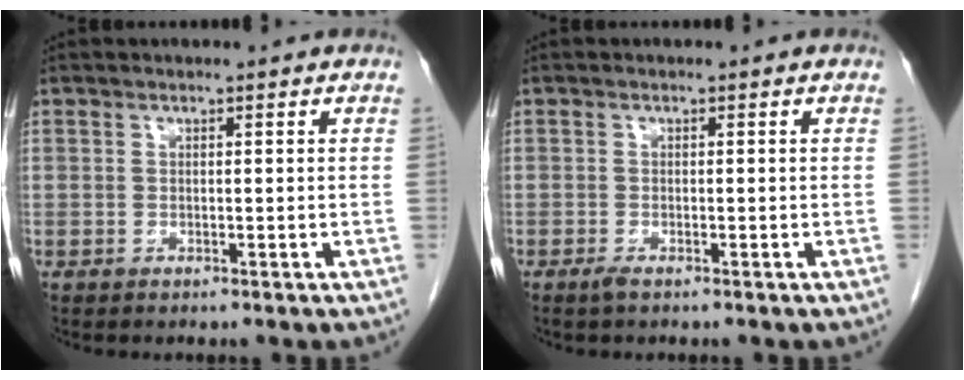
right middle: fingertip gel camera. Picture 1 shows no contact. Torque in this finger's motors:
{"motor_torque": [-0.03, 0.09, 0.02, 0.00]}